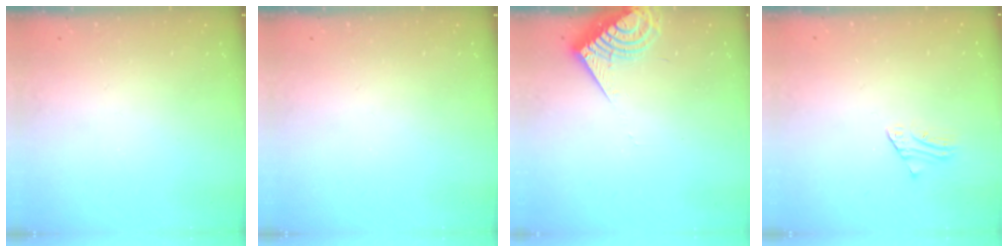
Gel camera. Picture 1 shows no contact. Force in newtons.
{"total": 0.0}
{"total": 8.3, "press": 8.2, "slide": 0.6}
{"total": 1.7, "press": 1.7, "slide": 0.2}